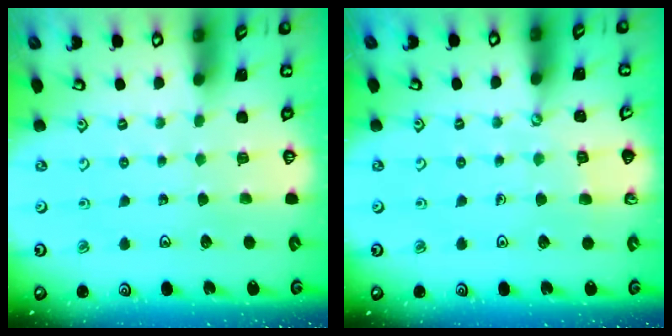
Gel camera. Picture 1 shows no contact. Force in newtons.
{"total": 3.2, "press": 3.1, "slide": 0.5}